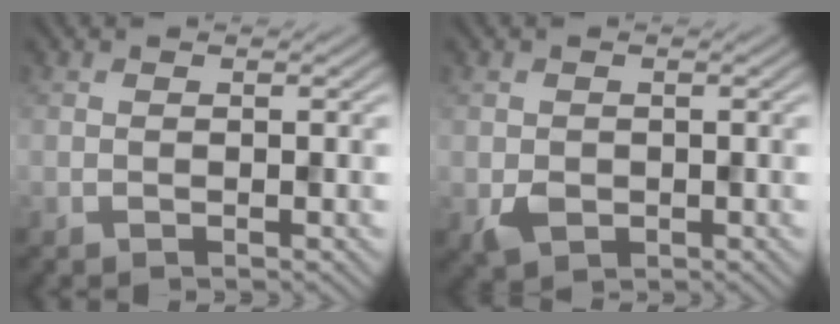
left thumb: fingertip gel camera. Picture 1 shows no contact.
{"total": 2.3, "force": [-0.5, 1.9, 1.1], "torque": [-0.026, -0.010, -0.008]}